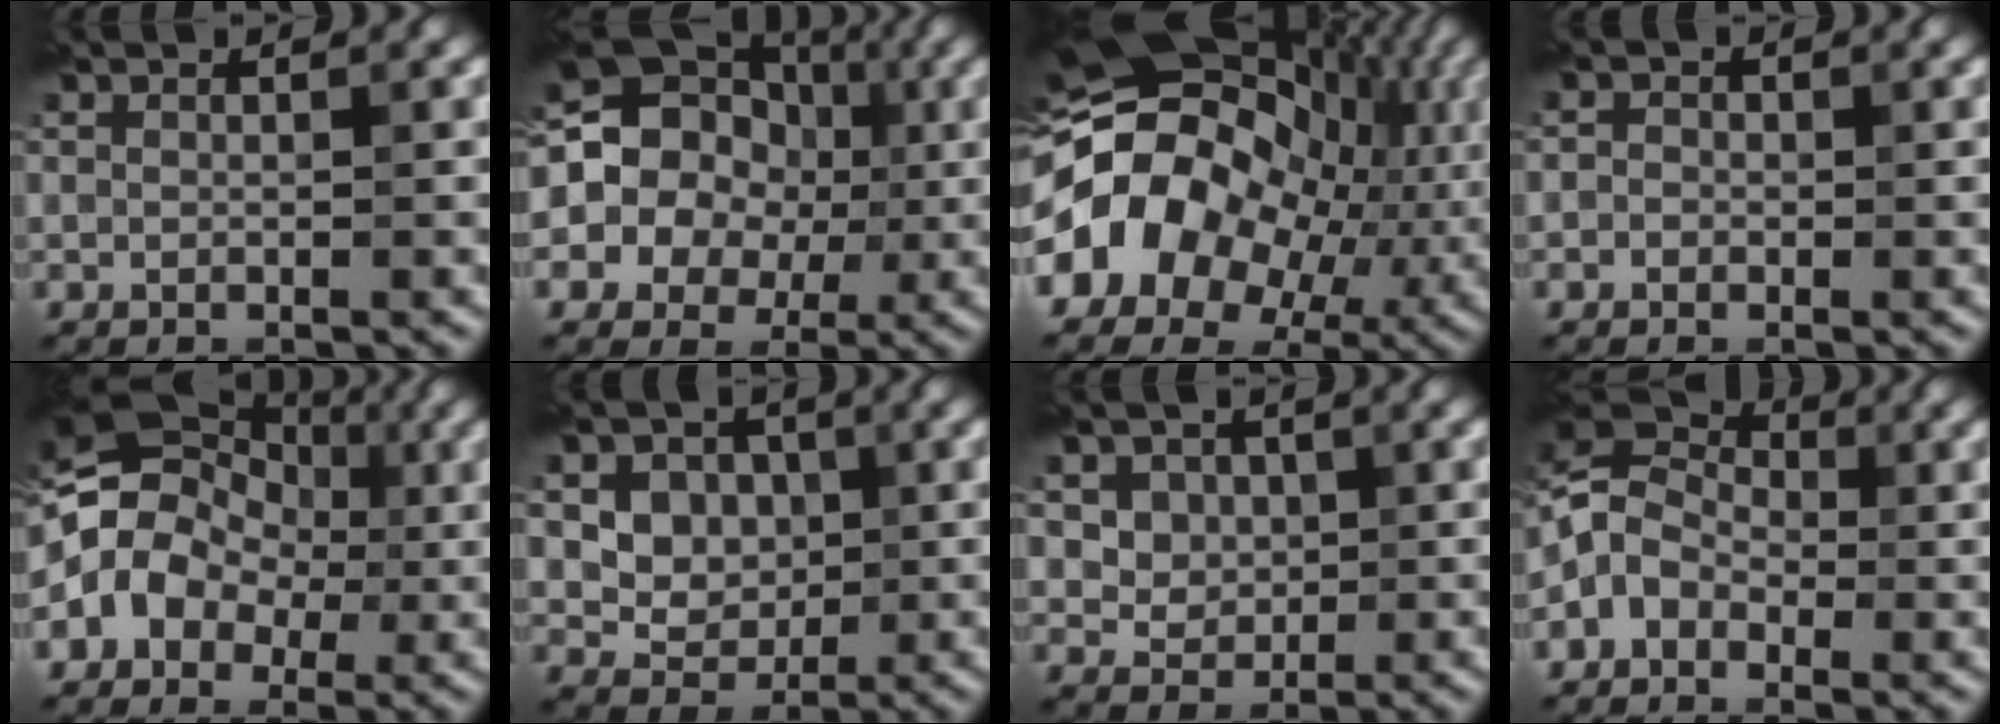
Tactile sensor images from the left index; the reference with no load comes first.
{"total": 11.0, "force": [0.2, 10.0, 4.7], "torque": [-0.093, 0.038, -0.022]}
{"total": 19.9, "force": [-0.8, 15.2, 12.9], "torque": [-0.236, 0.012, -0.026]}
{"total": 1.1, "force": [-0.2, 1.1, 0.3], "torque": [0.010, 0.000, -0.018]}
{"total": 6.7, "force": [-1.7, 5.5, 3.4], "torque": [-0.039, 0.016, -0.050]}
{"total": 5.5, "force": [1.2, 4.5, 3.0], "torque": [-0.056, -0.003, 0.023]}
{"total": 4.5, "force": [1.5, 3.7, 2.1], "torque": [-0.045, -0.001, 0.031]}
{"total": 4.2, "force": [-1.8, 3.2, 2.0], "torque": [-0.045, 0.010, -0.054]}